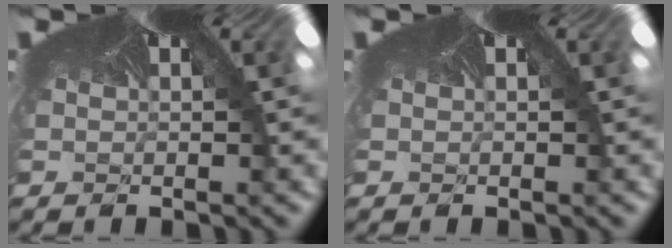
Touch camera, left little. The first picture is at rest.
{"total": 0.0}